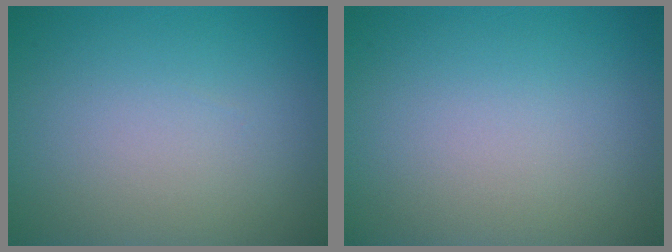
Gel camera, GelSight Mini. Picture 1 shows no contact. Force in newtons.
{"total": 0.0}